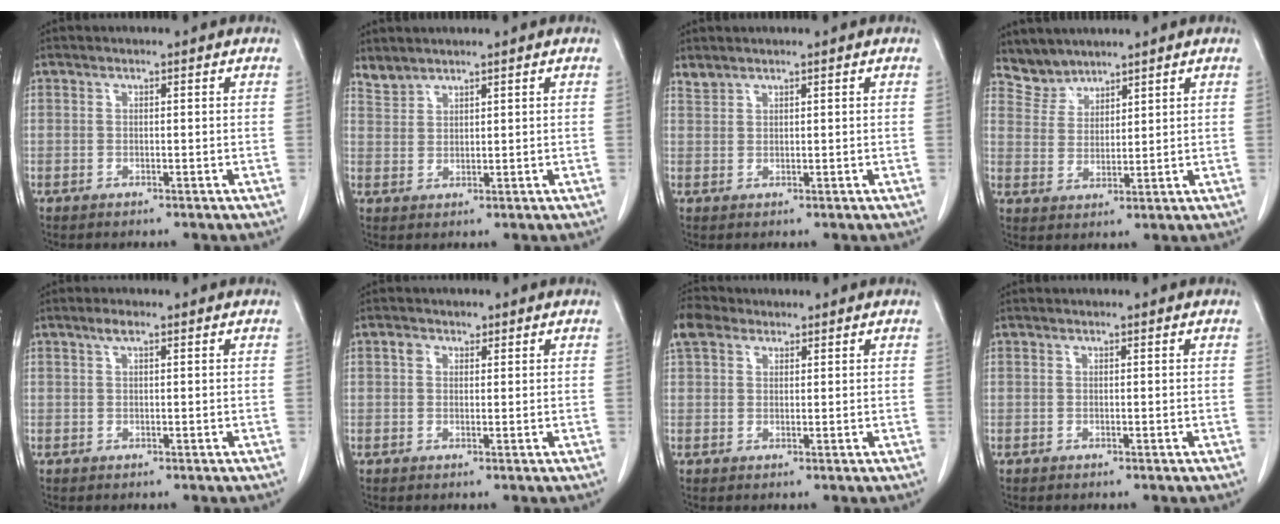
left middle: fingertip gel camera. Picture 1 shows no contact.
{"total": 2.4, "force": [2.4, 0.4, -0.1], "torque": [-0.001, 0.008, 0.053]}
{"total": 1.3, "force": [1.2, 0.2, 0.0], "torque": [-0.005, 0.004, 0.030]}
{"total": 4.2, "force": [3.9, 1.3, -0.6], "torque": [0.013, 0.005, 0.085]}
{"total": 1.3, "force": [0.8, 0.3, 1.0], "torque": [-0.021, 0.007, 0.014]}
{"total": 1.6, "force": [0.8, 1.3, 0.6], "torque": [-0.013, 0.007, 0.011]}
{"total": 4.4, "force": [2.9, 2.7, 1.8], "torque": [-0.044, 0.024, 0.060]}
{"total": 0.0}